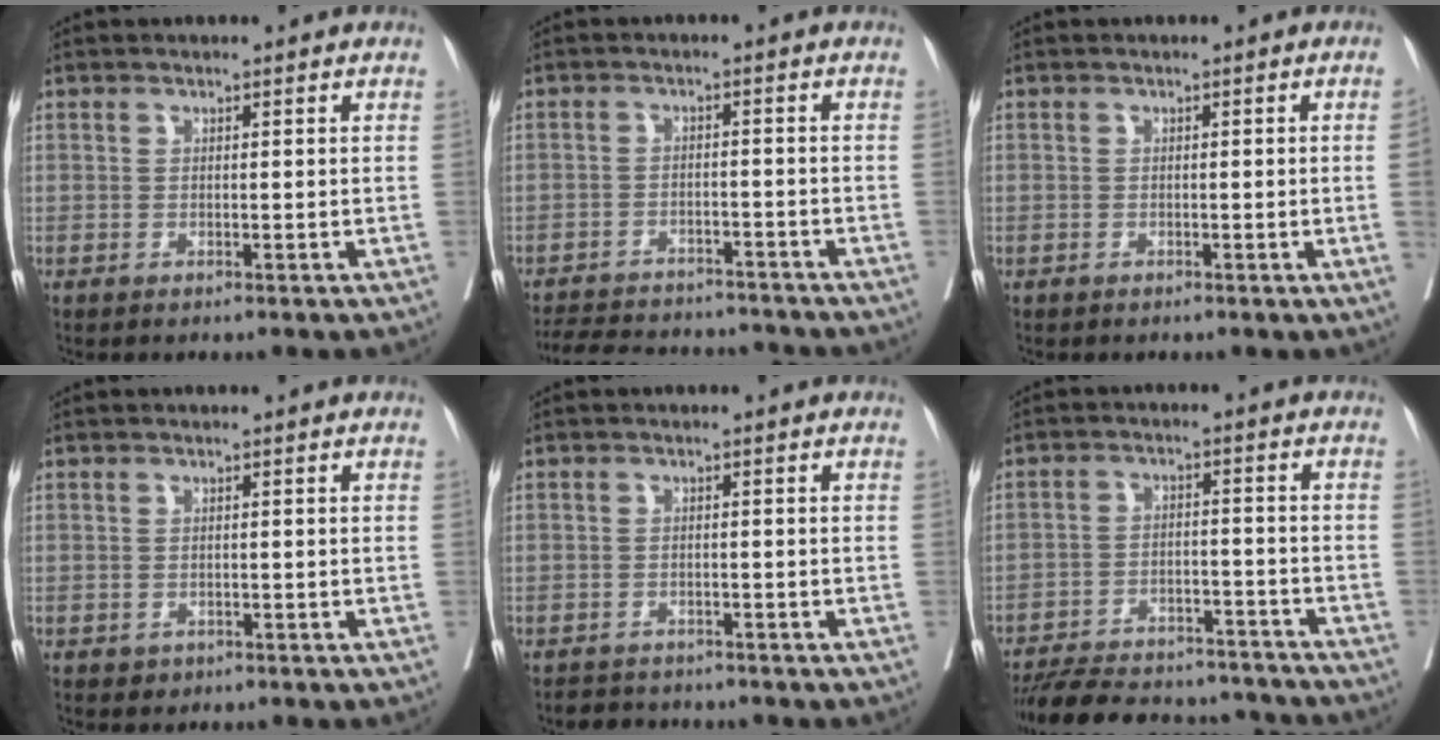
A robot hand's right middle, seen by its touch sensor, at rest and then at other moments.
{"total": 13.8, "force": [-12.8, 3.6, 3.9], "torque": [-0.083, 0.003, -0.175]}
{"total": 1.3, "force": [-0.2, -0.5, 1.2], "torque": [-0.016, -0.002, -0.004]}
{"total": 1.1, "force": [-0.6, 1.0, 0.2], "torque": [-0.005, 0.002, -0.004]}
{"total": 3.3, "force": [-3.0, 1.3, -0.2], "torque": [0.001, -0.003, -0.049]}
{"total": 20.0, "force": [-18.2, 5.2, 6.5], "torque": [-0.141, -0.007, -0.256]}